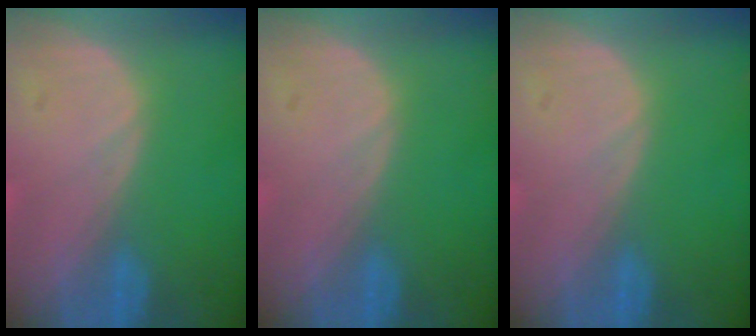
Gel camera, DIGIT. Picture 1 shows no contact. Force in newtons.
{"total": 0.0}
{"total": 0.0}